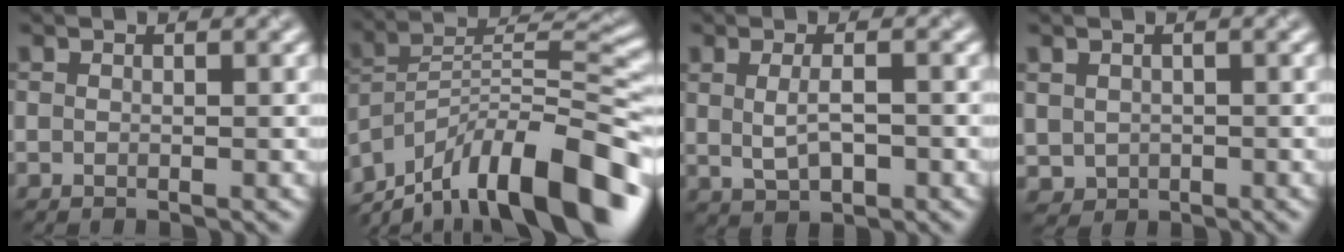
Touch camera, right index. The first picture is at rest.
{"total": 15.7, "force": [-11.3, 4.4, 9.9], "torque": [-0.178, 0.031, -0.197]}
{"total": 2.7, "force": [0.3, 1.2, 2.3], "torque": [-0.050, -0.007, 0.009]}
{"total": 1.9, "force": [0.1, 1.8, 0.5], "torque": [-0.015, -0.005, 0.004]}